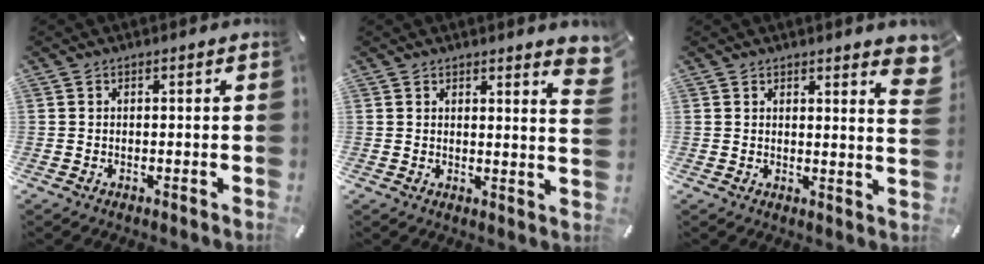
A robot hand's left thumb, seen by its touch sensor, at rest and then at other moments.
{"total": 3.9, "force": [3.0, 0.6, 2.4], "torque": [-0.032, -0.017, 0.048]}
{"total": 4.1, "force": [3.1, 0.7, 2.7], "torque": [-0.036, -0.019, 0.050]}